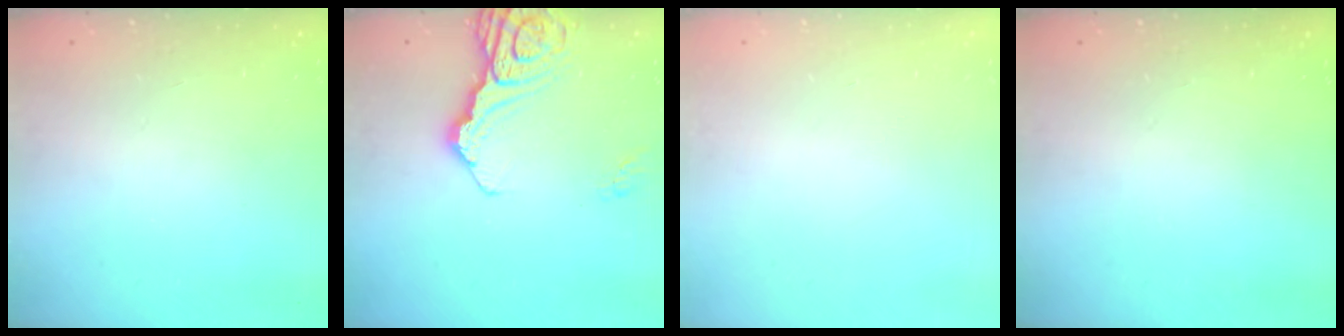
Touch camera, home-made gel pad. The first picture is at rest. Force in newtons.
{"total": 14.0, "press": 13.9, "slide": 1.6}
{"total": 0.0}
{"total": 0.0}